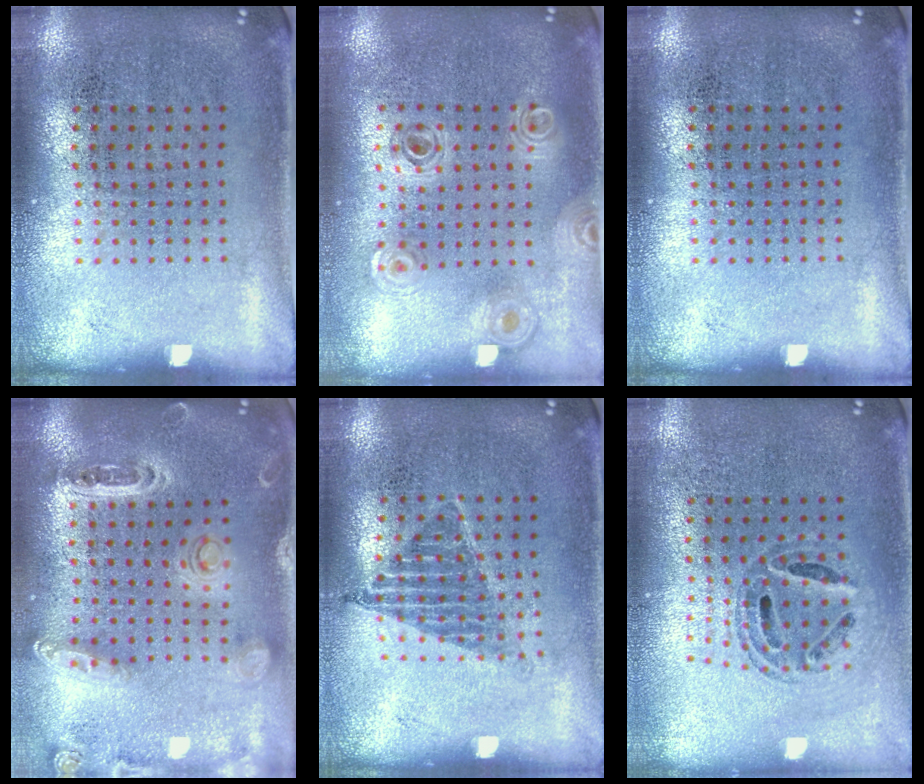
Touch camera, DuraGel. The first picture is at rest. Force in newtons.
{"total": 0.9, "press": 0.9, "slide": 0.1}
{"total": 0.0}
{"total": 1.4, "press": 1.3, "slide": 0.2}
{"total": 1.1, "press": 0.9, "slide": 0.6}
{"total": 0.7, "press": 0.7, "slide": 0.2}